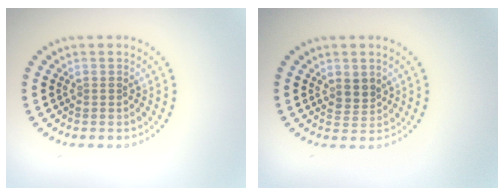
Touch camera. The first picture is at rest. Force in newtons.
{"total": 1.7, "press": 1.4, "slide": 1.0}